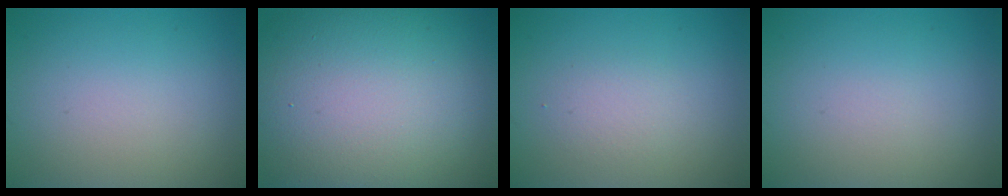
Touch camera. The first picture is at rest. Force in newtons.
{"total": 18.4, "press": 18.4, "slide": 1.2}
{"total": 1.6, "press": 1.6, "slide": 0.3}
{"total": 0.0}